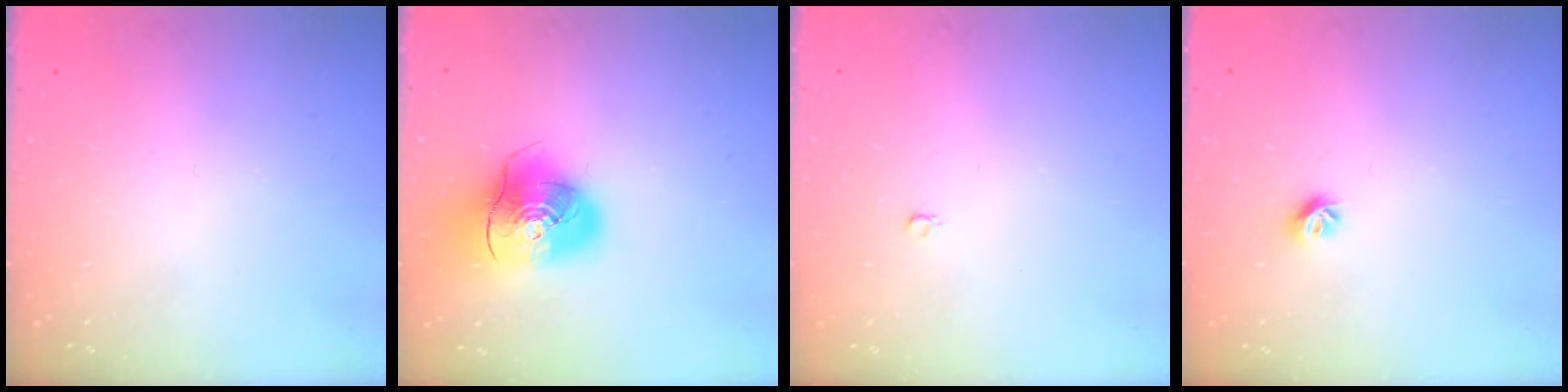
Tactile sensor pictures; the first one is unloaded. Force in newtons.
{"total": 14.0, "press": 13.8, "slide": 2.3}
{"total": 2.4, "press": 2.4, "slide": 0.2}
{"total": 6.0, "press": 6.0, "slide": 0.7}